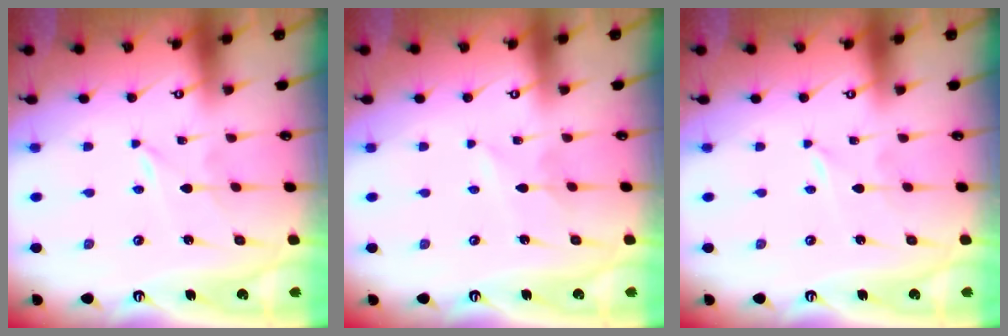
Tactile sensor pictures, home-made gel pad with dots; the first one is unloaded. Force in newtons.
{"total": 2.3, "press": 2.3, "slide": 0.2}
{"total": 0.0}